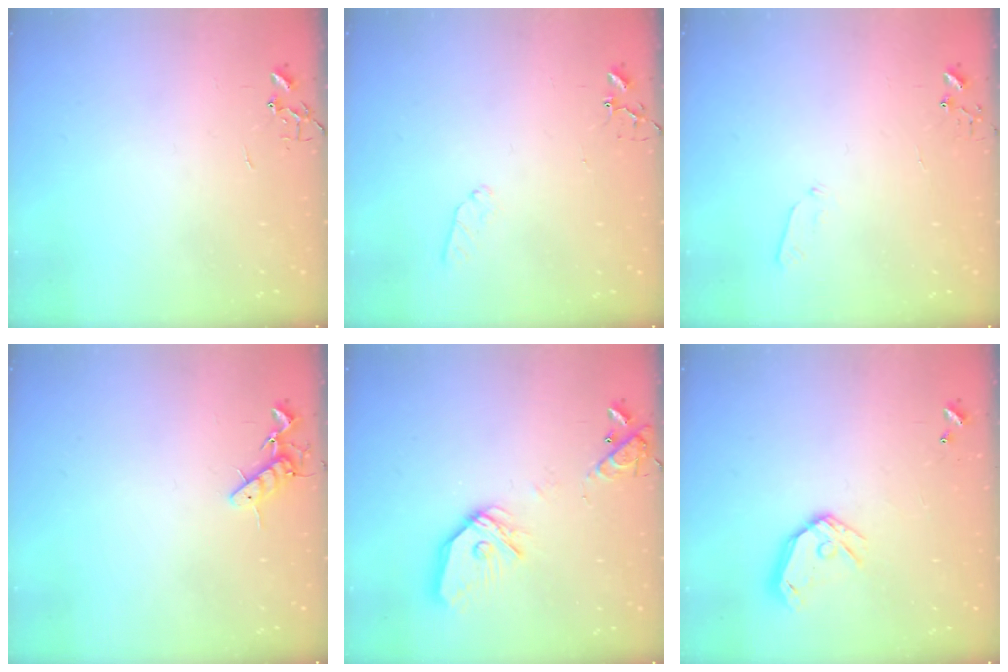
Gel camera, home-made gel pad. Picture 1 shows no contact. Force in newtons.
{"total": 6.6, "press": 6.5, "slide": 0.6}
{"total": 3.8, "press": 3.8, "slide": 0.5}
{"total": 8.0, "press": 7.9, "slide": 1.4}
{"total": 15.8, "press": 15.6, "slide": 2.1}
{"total": 11.2, "press": 11.0, "slide": 1.8}